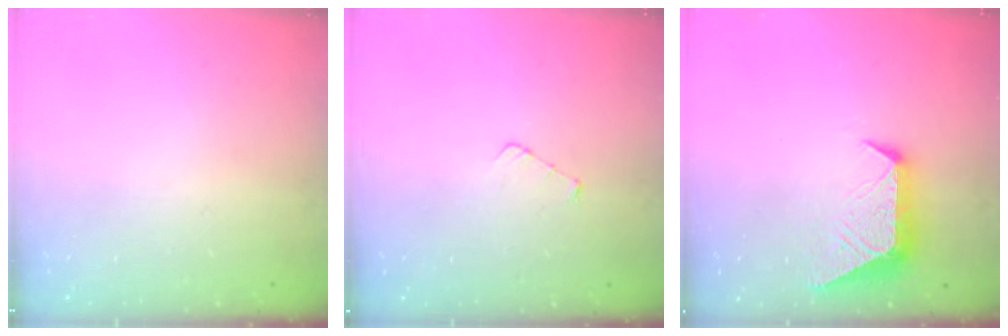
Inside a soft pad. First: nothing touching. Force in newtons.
{"total": 3.1, "press": 3.1, "slide": 0.4}
{"total": 10.9, "press": 10.9, "slide": 0.3}